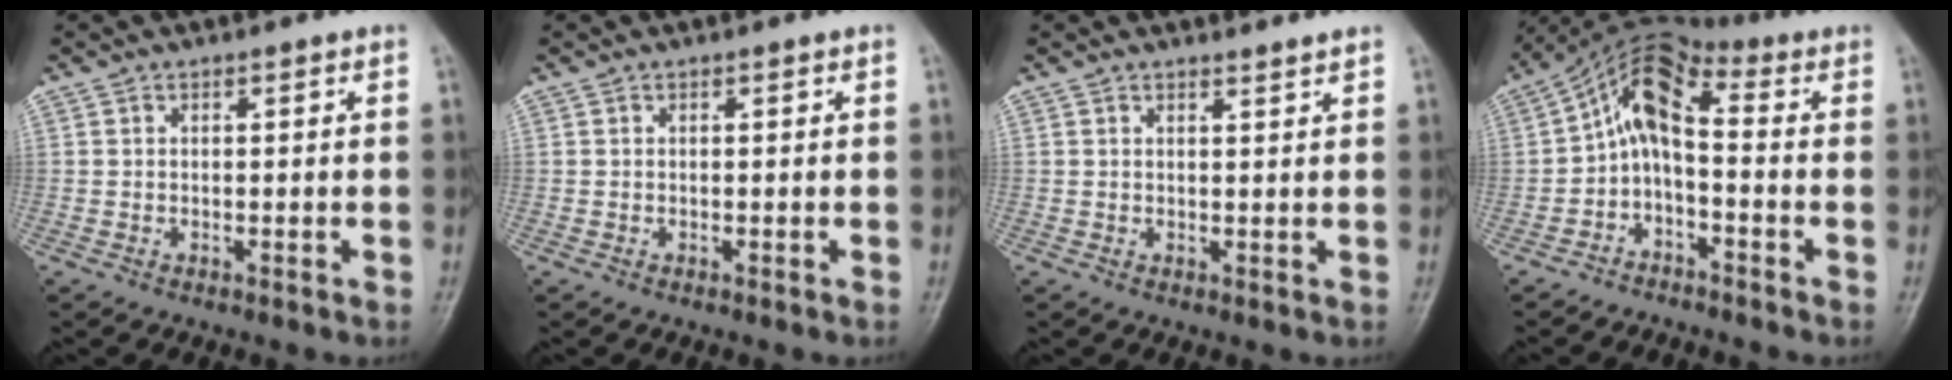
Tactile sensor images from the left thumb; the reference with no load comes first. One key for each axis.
{"total": 0.0}
{"total": 1.4, "fx": 1.3, "fy": -0.3, "fz": 0.2, "tx": -0.004, "ty": -0.014, "tz": 0.021}
{"total": 8.1, "fx": -1.4, "fy": 4.2, "fz": 6.7, "tx": -0.109, "ty": 0.046, "tz": -0.040}